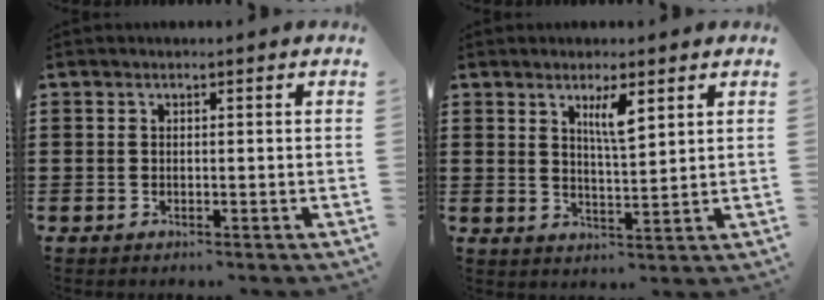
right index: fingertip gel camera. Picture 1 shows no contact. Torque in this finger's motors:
{"motor_torque": [0.47, 0.01, 0.39, 0.07]}